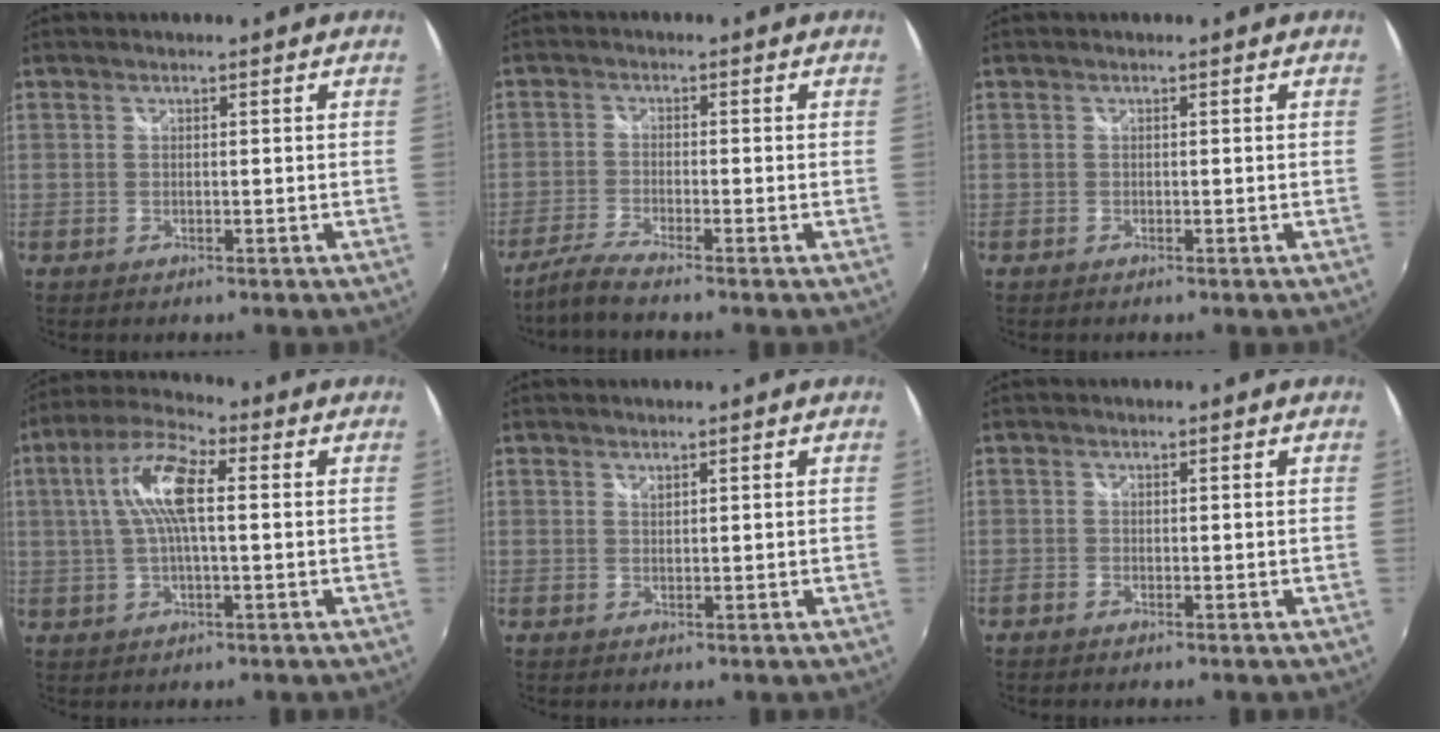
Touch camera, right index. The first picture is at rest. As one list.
[{"total": 4.2, "force": [-3.7, -0.2, 2.1], "torque": [-0.065, -0.007, -0.078]}, {"total": 0.0}, {"total": 10.5, "force": [1.7, 3.0, 9.9], "torque": [-0.193, 0.018, 0.029]}, {"total": 0.6, "force": [0.5, 0.2, 0.2], "torque": [-0.003, -0.001, 0.011]}, {"total": 0.0}]